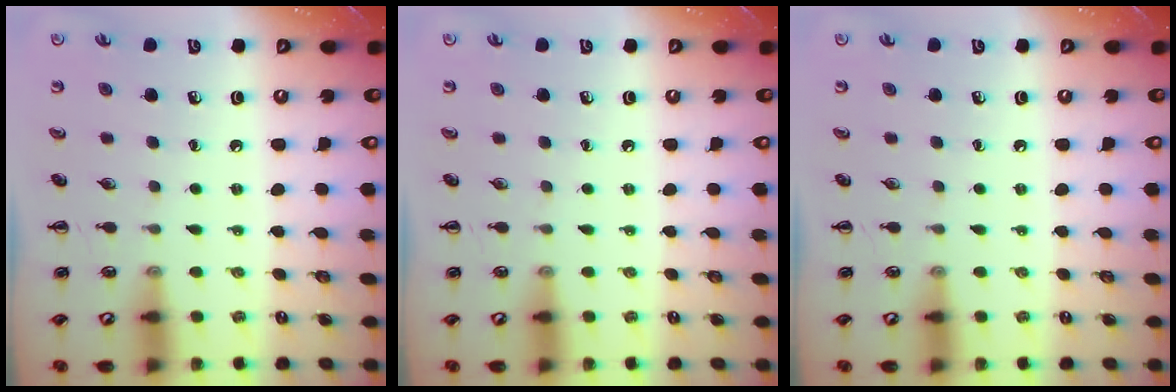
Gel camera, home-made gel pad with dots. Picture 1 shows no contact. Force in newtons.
{"total": 0.0}
{"total": 0.0}